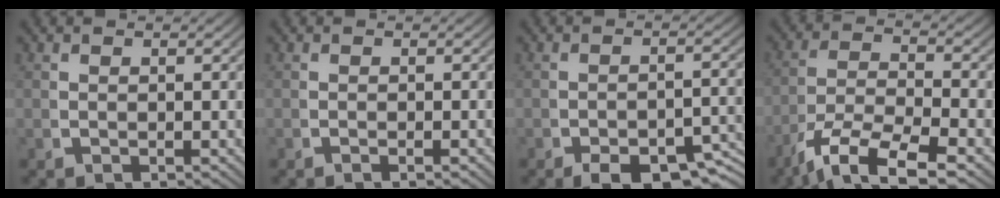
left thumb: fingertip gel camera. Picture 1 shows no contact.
{"total": 0.7, "force": [-0.4, 0.0, 0.6], "torque": [-0.010, 0.003, -0.009]}
{"total": 5.3, "force": [-3.5, 2.2, 3.4], "torque": [-0.047, -0.015, -0.049]}
{"total": 7.5, "force": [-3.1, 3.7, 5.7], "torque": [-0.121, -0.027, -0.038]}